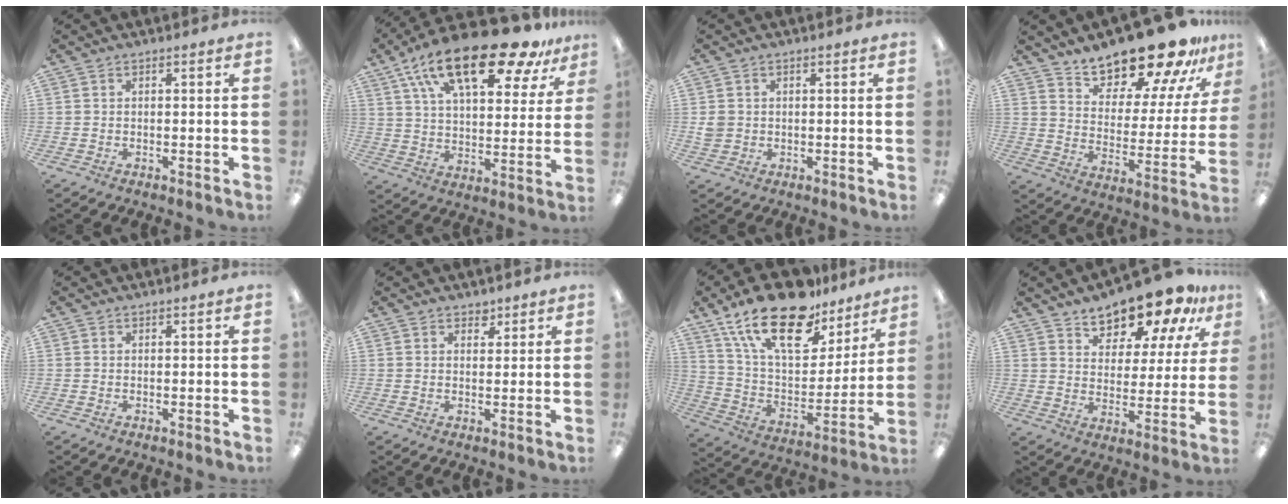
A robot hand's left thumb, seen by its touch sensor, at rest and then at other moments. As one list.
[{"total": 24.4, "force": [15.3, 9.5, 16.5], "torque": [-0.271, -0.077, 0.256]}, {"total": 2.5, "force": [0.2, 2.4, 0.8], "torque": [-0.009, 0.002, 0.001]}, {"total": 19.3, "force": [17.0, 5.5, 7.2], "torque": [-0.110, -0.133, 0.291]}, {"total": 0.0}, {"total": 2.2, "force": [1.7, 1.2, 0.6], "torque": [0.002, -0.006, 0.028]}, {"total": 23.0, "force": [15.6, 10.5, 13.3], "torque": [-0.245, -0.090, 0.275]}, {"total": 13.8, "force": [11.7, 5.3, 5.0], "torque": [-0.083, -0.084, 0.208]}]